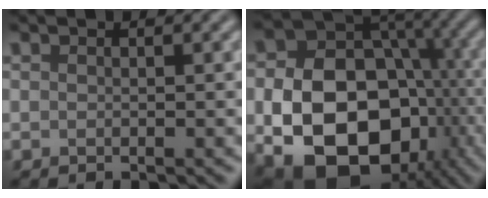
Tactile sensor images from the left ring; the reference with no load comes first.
{"total": 15.5, "force": [-4.0, 11.1, 10.1], "torque": [-0.164, -0.031, -0.068]}